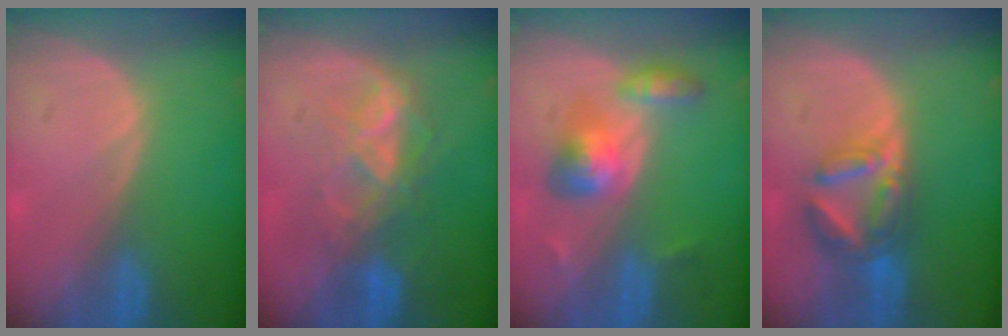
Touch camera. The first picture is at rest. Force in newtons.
{"total": 6.6, "press": 6.4, "slide": 1.6}
{"total": 5.7, "press": 5.6, "slide": 1.0}
{"total": 7.2, "press": 6.2, "slide": 3.5}